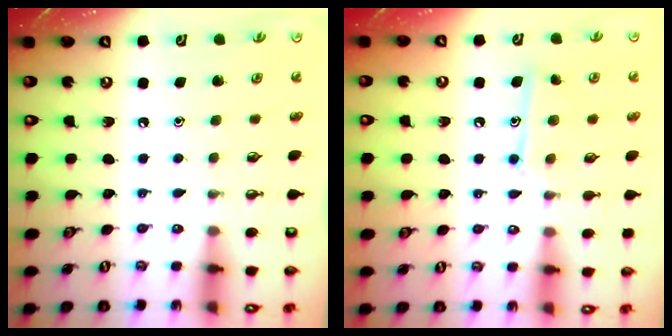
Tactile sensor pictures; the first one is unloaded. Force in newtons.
{"total": 10.1, "press": 10.1, "slide": 0.8}